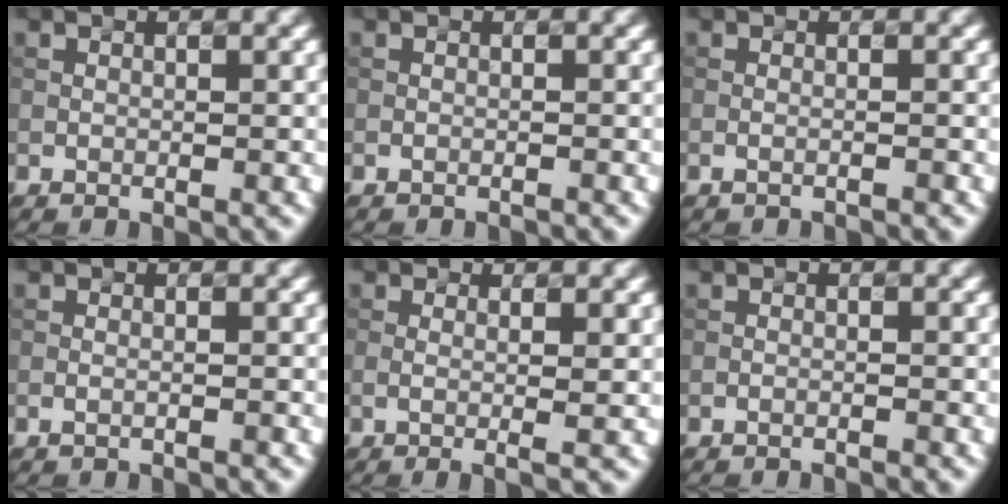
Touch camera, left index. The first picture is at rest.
{"total": 0.8, "force": [-0.7, 0.0, 0.2], "torque": [-0.001, -0.001, -0.015]}
{"total": 1.2, "force": [-0.9, 0.3, 0.8], "torque": [-0.010, -0.004, -0.024]}
{"total": 1.0, "force": [-0.5, 0.3, 0.8], "torque": [-0.011, -0.003, -0.017]}
{"total": 2.8, "force": [0.0, 0.7, 2.7], "torque": [-0.038, 0.000, -0.007]}
{"total": 0.9, "force": [-0.8, 0.2, 0.4], "torque": [-0.004, 0.000, -0.019]}